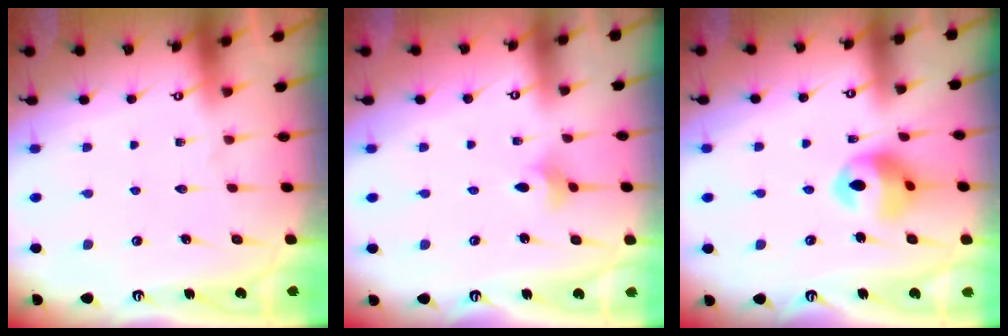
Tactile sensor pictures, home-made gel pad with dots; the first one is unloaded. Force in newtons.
{"total": 1.9, "press": 1.9, "slide": 0.4}
{"total": 12.5, "press": 12.4, "slide": 1.5}